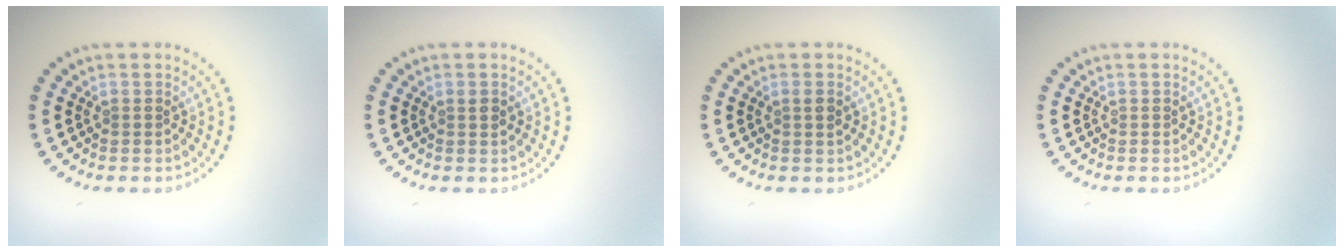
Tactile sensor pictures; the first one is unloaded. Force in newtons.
{"total": 0.8, "press": 0.8, "slide": 0.3}
{"total": 0.9, "press": 0.8, "slide": 0.5}
{"total": 0.0}